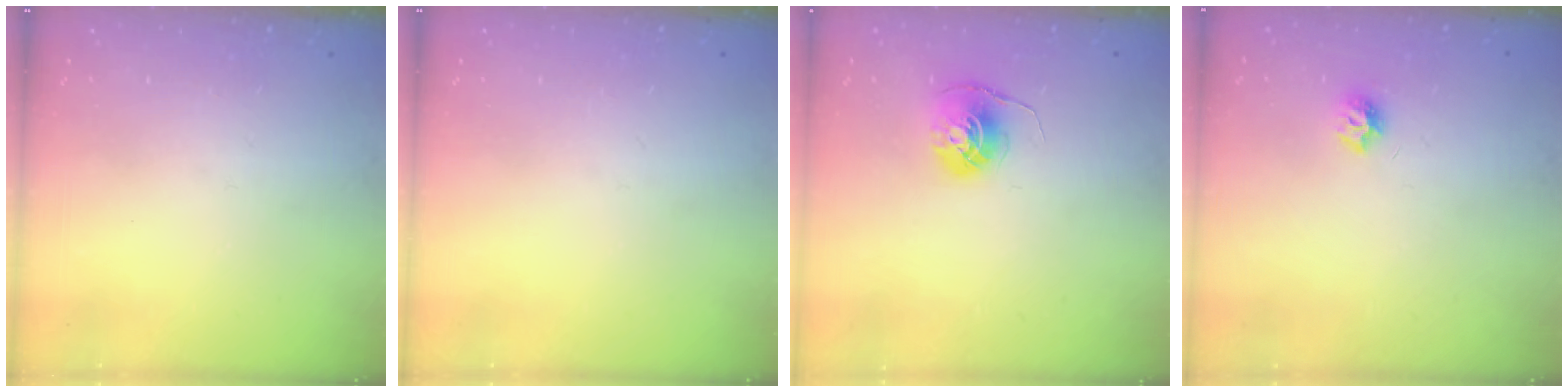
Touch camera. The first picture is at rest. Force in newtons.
{"total": 0.0}
{"total": 6.0, "press": 6.0, "slide": 0.5}
{"total": 6.8, "press": 6.8, "slide": 0.6}